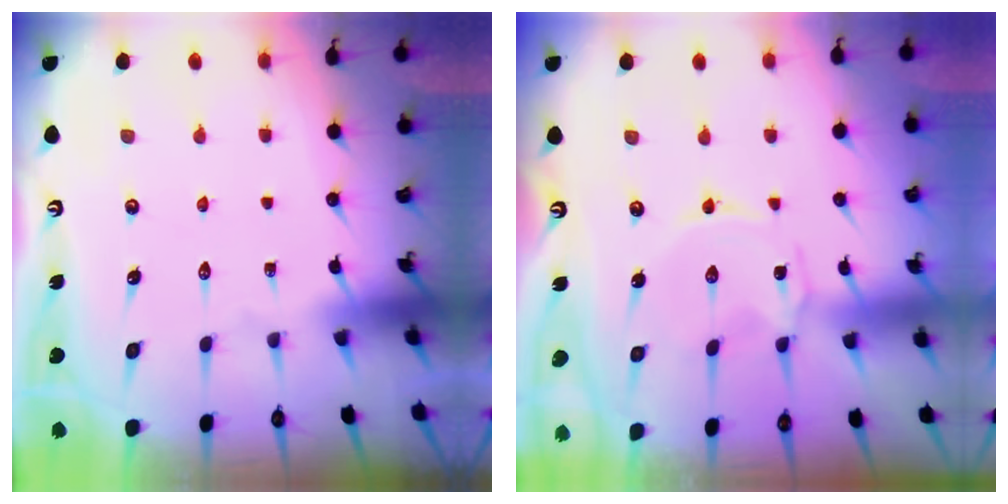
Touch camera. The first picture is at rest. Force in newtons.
{"total": 0.0}